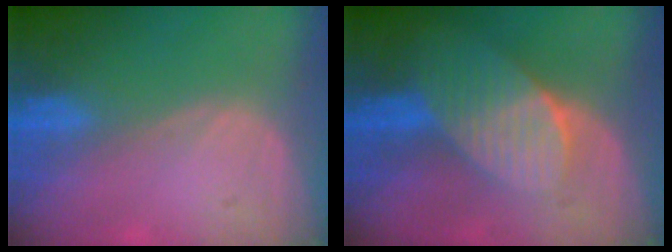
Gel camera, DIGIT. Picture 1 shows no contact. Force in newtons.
{"total": 7.7, "press": 6.9, "slide": 3.4}